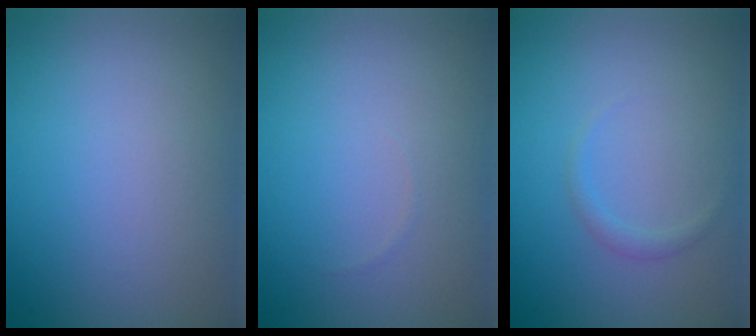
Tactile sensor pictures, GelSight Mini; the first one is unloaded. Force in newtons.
{"total": 0.0}
{"total": 0.8, "press": 0.8, "slide": 0.1}